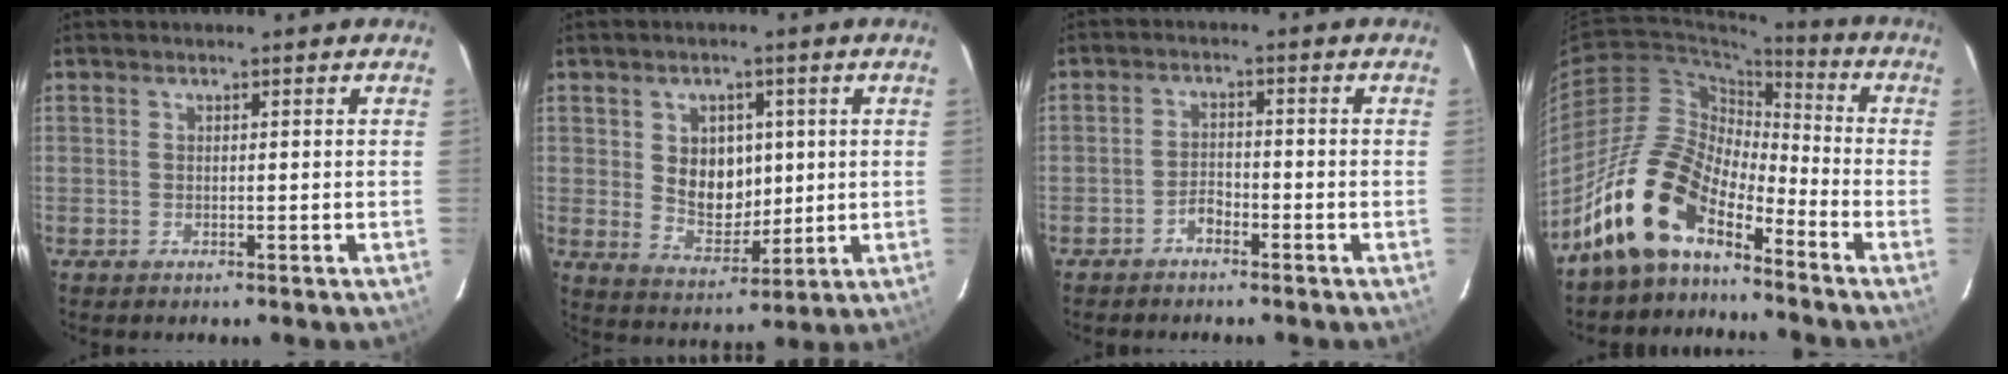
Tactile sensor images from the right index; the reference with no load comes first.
{"total": 8.5, "force": [1.4, 6.6, 5.2], "torque": [-0.091, 0.001, 0.041]}
{"total": 2.6, "force": [-2.2, 1.1, 0.9], "torque": [-0.025, 0.008, -0.036]}
{"total": 14.4, "force": [-10.7, 6.0, 7.7], "torque": [-0.138, 0.018, -0.214]}